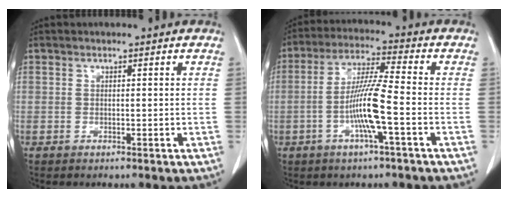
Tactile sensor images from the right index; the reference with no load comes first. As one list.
[{"total": 9.2, "force": [-2.5, -0.2, 8.9], "torque": [-0.175, 0.002, -0.050]}]